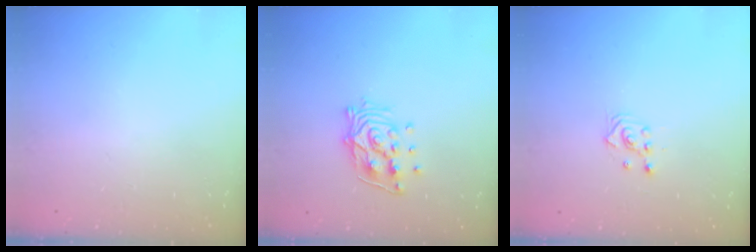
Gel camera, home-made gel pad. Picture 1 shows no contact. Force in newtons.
{"total": 11.7, "press": 11.6, "slide": 1.3}
{"total": 2.5, "press": 2.5, "slide": 0.3}